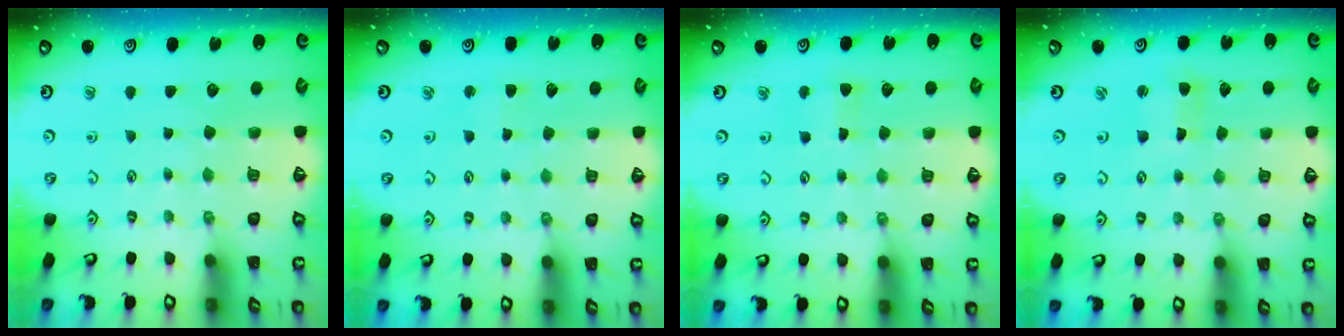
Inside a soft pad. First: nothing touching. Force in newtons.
{"total": 2.1, "press": 2.0, "slide": 0.4}
{"total": 3.6, "press": 3.5, "slide": 0.4}
{"total": 2.6, "press": 2.5, "slide": 0.3}